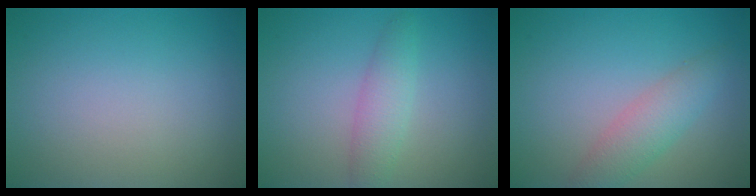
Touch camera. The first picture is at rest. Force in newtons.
{"total": 2.5, "press": 2.5, "slide": 0.1}
{"total": 3.1, "press": 3.1, "slide": 0.1}